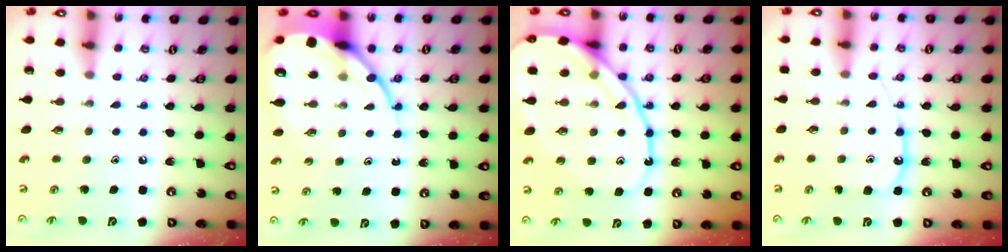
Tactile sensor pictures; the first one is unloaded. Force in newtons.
{"total": 13.4, "press": 13.3, "slide": 1.4}
{"total": 19.0, "press": 18.9, "slide": 2.0}
{"total": 10.7, "press": 10.7, "slide": 0.4}